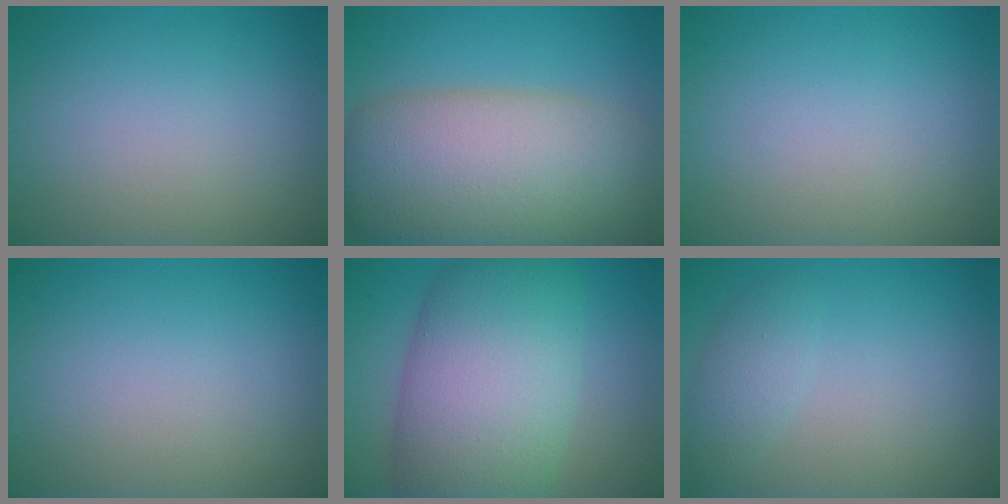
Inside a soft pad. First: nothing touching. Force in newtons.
{"total": 12.3, "press": 12.3, "slide": 0.6}
{"total": 0.0}
{"total": 0.0}
{"total": 12.4, "press": 12.4, "slide": 0.4}
{"total": 1.9, "press": 1.9, "slide": 0.1}